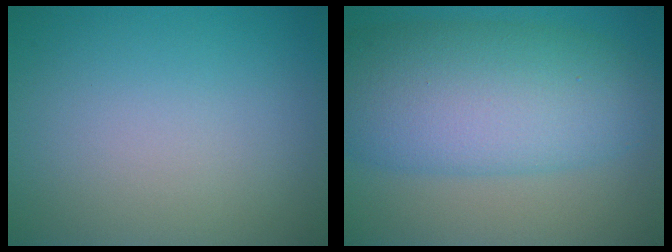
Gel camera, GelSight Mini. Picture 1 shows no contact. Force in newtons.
{"total": 10.2, "press": 10.2, "slide": 0.4}